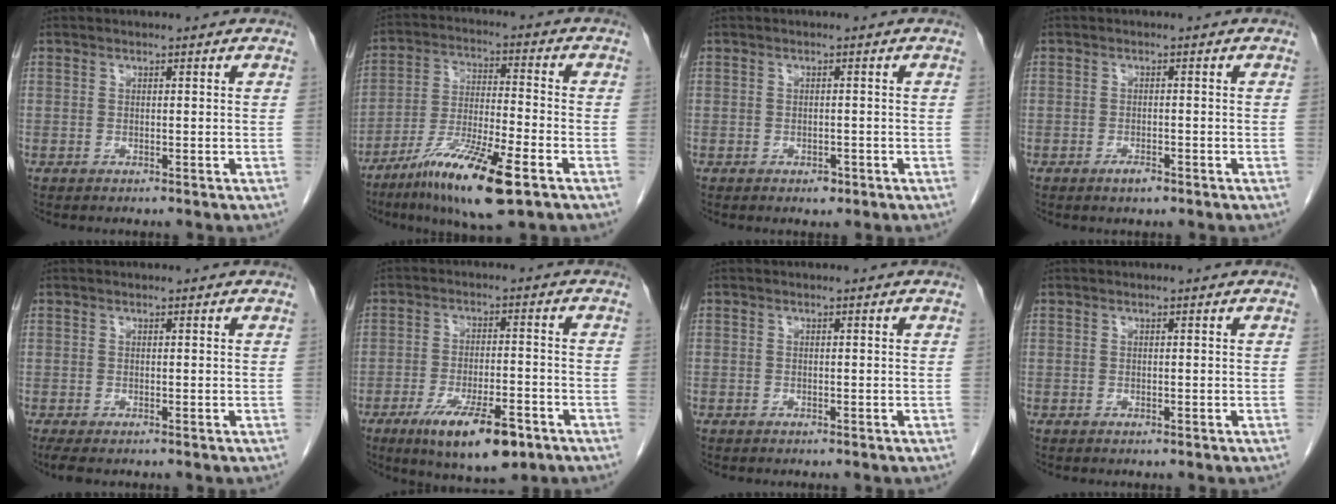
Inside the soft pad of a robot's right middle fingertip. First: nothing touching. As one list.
[{"total": 14.4, "force": [-8.4, 1.7, 11.6], "torque": [-0.222, -0.032, -0.147]}, {"total": 1.6, "force": [-0.9, 1.0, 0.8], "torque": [-0.009, 0.002, -0.007]}, {"total": 1.8, "force": [-1.2, 0.7, 1.2], "torque": [-0.021, 0.000, -0.017]}, {"total": 2.3, "force": [-1.7, 0.6, 1.4], "torque": [-0.023, -0.010, -0.025]}, {"total": 11.7, "force": [-6.9, 3.2, 8.9], "torque": [-0.146, -0.015, -0.104]}, {"total": 0.0}, {"total": 0.0}]